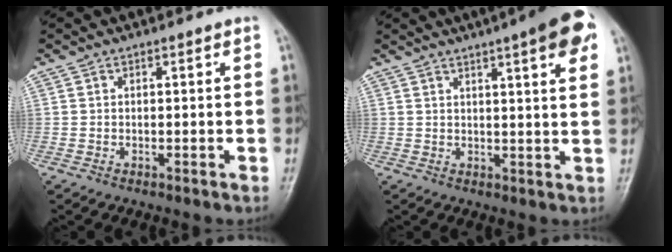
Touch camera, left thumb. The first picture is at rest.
{"total": 11.0, "force": [5.9, 2.0, 9.0], "torque": [-0.104, -0.007, 0.070]}